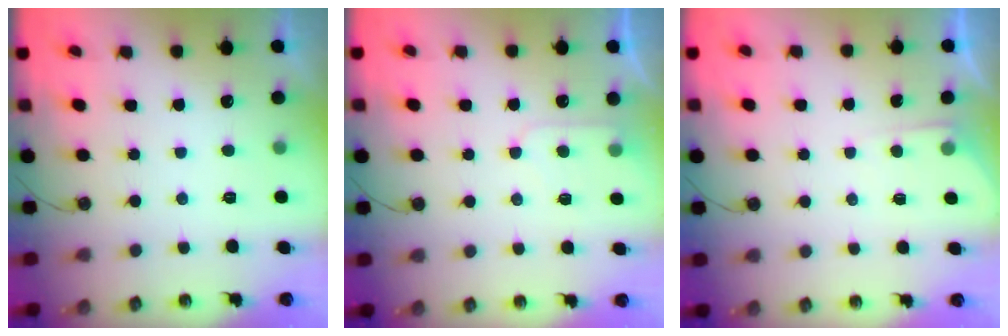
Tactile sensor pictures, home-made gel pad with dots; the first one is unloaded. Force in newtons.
{"total": 6.8, "press": 6.8, "slide": 0.8}
{"total": 2.7, "press": 2.7, "slide": 0.4}